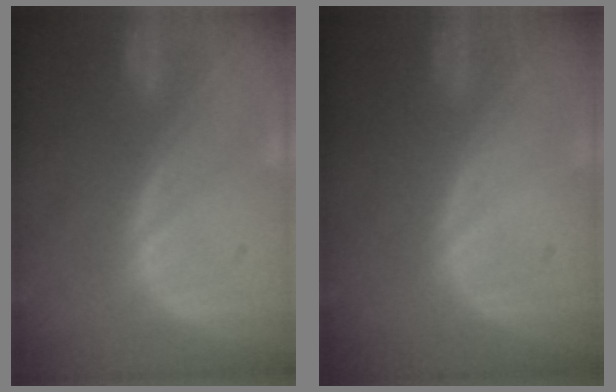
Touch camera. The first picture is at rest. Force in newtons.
{"total": 0.0}